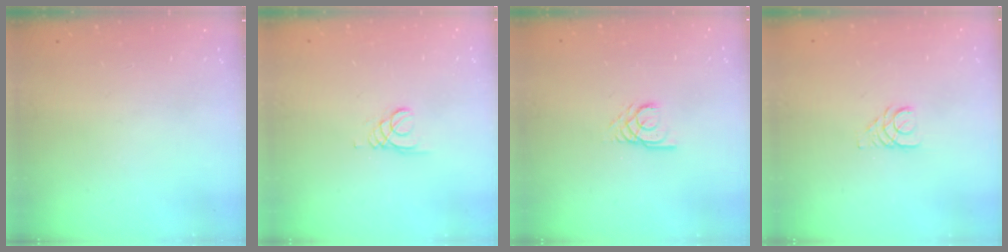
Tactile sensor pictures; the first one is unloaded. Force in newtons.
{"total": 1.5, "press": 1.5, "slide": 0.1}
{"total": 2.7, "press": 2.7, "slide": 0.2}
{"total": 2.7, "press": 2.7, "slide": 0.2}